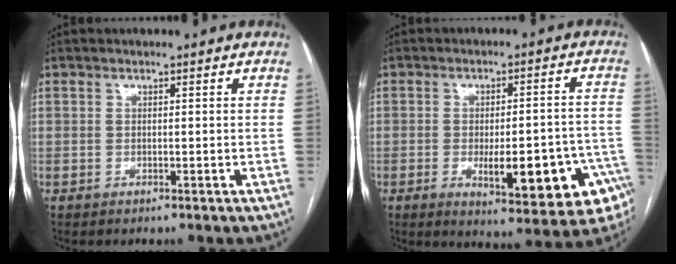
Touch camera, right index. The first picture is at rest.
{"total": 16.7, "force": [-6.6, 4.7, 14.6], "torque": [-0.110, 0.022, -0.068]}